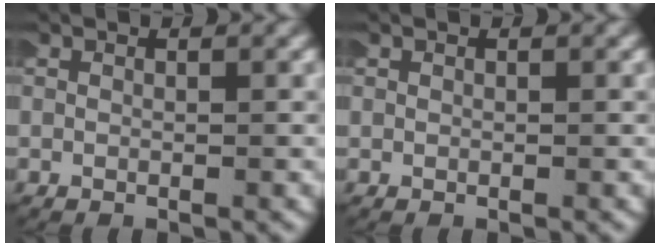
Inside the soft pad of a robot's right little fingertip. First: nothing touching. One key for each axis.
{"total": 0.0}